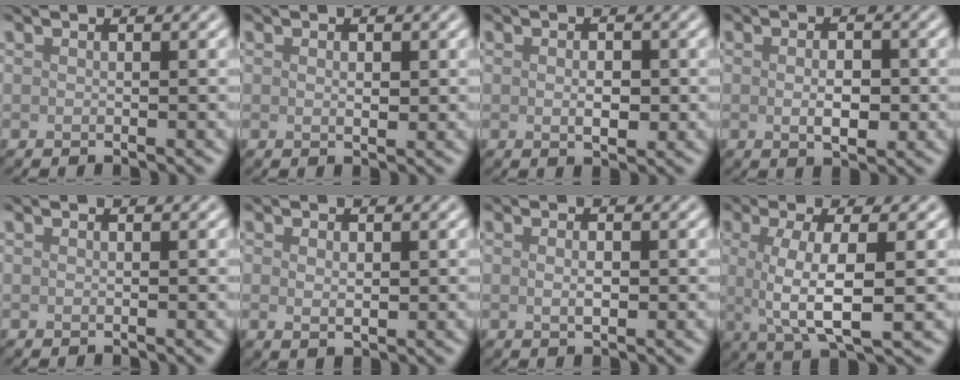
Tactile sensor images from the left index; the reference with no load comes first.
{"total": 1.0, "force": [0.2, 0.5, 0.9], "torque": [-0.013, -0.001, 0.004]}
{"total": 2.1, "force": [-0.1, 1.0, 1.8], "torque": [-0.029, -0.002, -0.001]}
{"total": 2.8, "force": [-0.3, 1.3, 2.5], "torque": [-0.042, -0.003, -0.003]}
{"total": 0.0}
{"total": 1.5, "force": [0.2, 0.9, 1.2], "torque": [-0.021, -0.002, 0.007]}
{"total": 1.4, "force": [0.1, 0.6, 1.2], "torque": [-0.027, 0.000, 0.002]}
{"total": 5.6, "force": [0.1, 1.6, 5.4], "torque": [-0.098, -0.001, 0.002]}